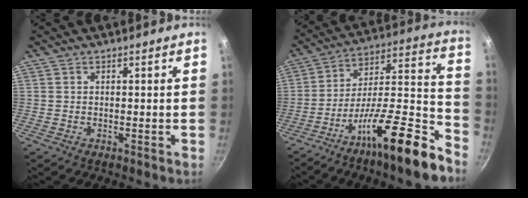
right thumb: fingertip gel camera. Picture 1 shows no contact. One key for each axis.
{"total": 21.2, "fx": -13.5, "fy": 4.3, "fz": 15.7, "tx": -0.206, "ty": 0.104, "tz": -0.235}